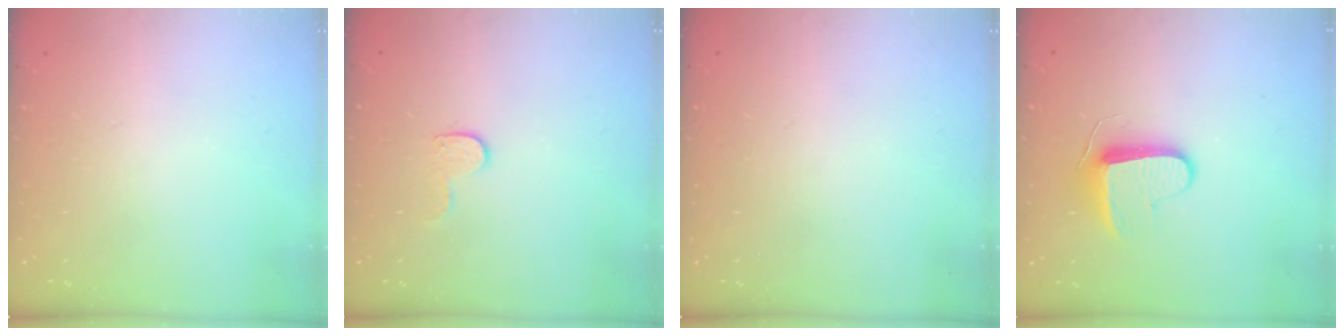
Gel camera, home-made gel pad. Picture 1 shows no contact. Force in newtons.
{"total": 6.9, "press": 6.9, "slide": 0.5}
{"total": 0.0}
{"total": 9.2, "press": 9.2, "slide": 0.7}